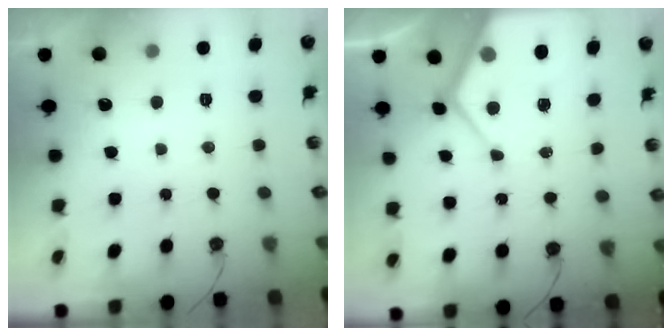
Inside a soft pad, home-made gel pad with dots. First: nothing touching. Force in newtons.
{"total": 11.2, "press": 11.1, "slide": 1.2}